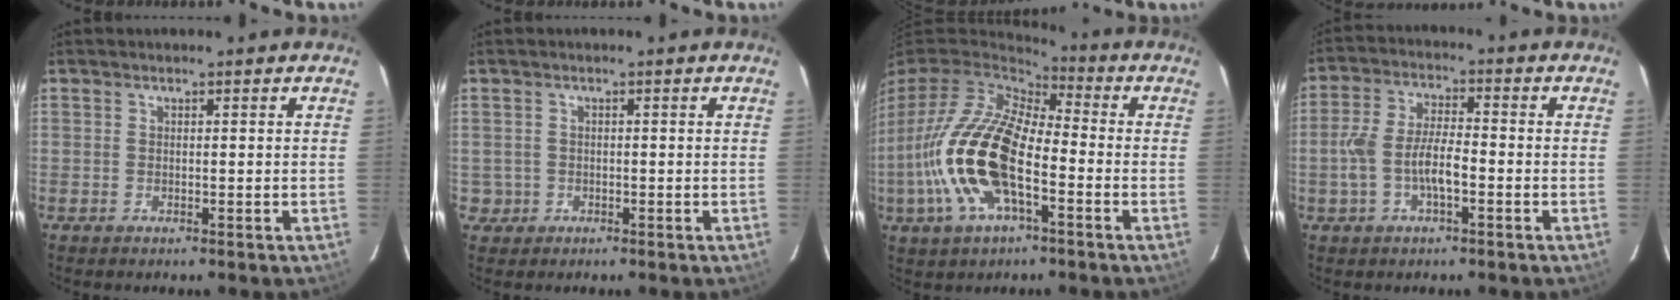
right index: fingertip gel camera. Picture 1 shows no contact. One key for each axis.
{"total": 2.6, "fx": -0.5, "fy": 2.5, "fz": 0.0, "tx": 0.001, "ty": 0.011, "tz": -0.001}
{"total": 19.6, "fx": -5.4, "fy": 8.7, "fz": 16.7, "tx": -0.352, "ty": -0.017, "tz": -0.107}
{"total": 7.7, "fx": -2.4, "fy": 2.9, "fz": 6.7, "tx": -0.142, "ty": 0.008, "tz": -0.042}